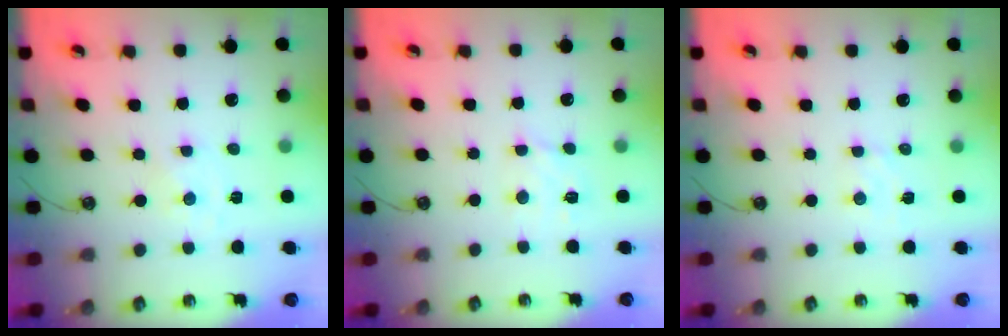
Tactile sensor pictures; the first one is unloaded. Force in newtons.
{"total": 6.0, "press": 5.9, "slide": 1.1}
{"total": 2.9, "press": 2.9, "slide": 0.3}